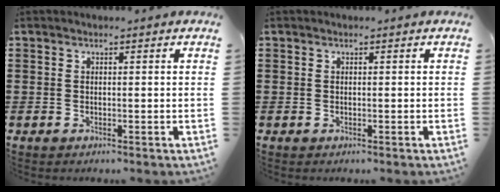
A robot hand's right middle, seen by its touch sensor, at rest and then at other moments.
{"total": 0.0}